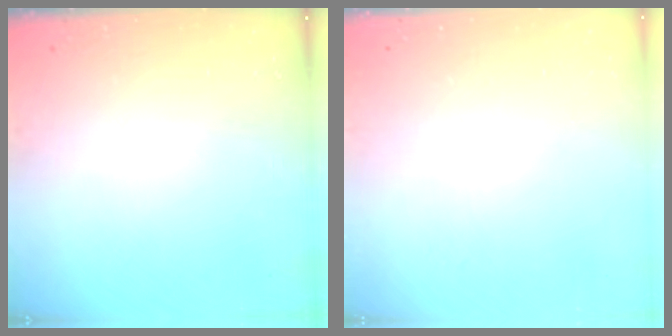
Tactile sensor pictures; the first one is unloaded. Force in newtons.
{"total": 2.4, "press": 2.4, "slide": 0.2}